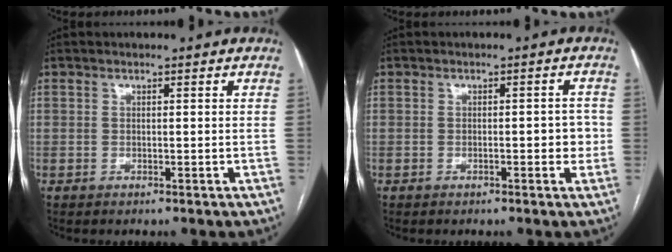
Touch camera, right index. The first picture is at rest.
{"total": 3.1, "force": [-0.3, 1.3, 2.8], "torque": [-0.032, 0.011, -0.002]}